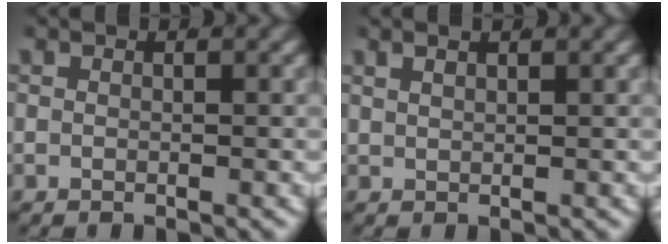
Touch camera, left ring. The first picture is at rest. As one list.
[{"total": 1.6, "force": [1.4, -0.1, 0.6], "torque": [-0.009, 0.006, 0.028]}]